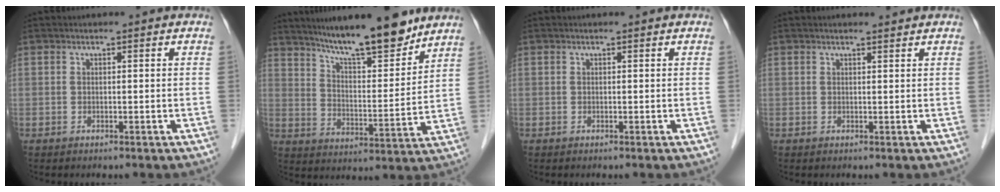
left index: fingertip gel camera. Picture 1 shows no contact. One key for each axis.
{"total": 14.1, "fx": 11.9, "fy": 1.5, "fz": 7.4, "tx": -0.116, "ty": -0.008, "tz": 0.197}
{"total": 0.0}
{"total": 1.1, "fx": 1.1, "fy": 0.0, "fz": 0.3, "tx": -0.009, "ty": 0.000, "tz": 0.018}